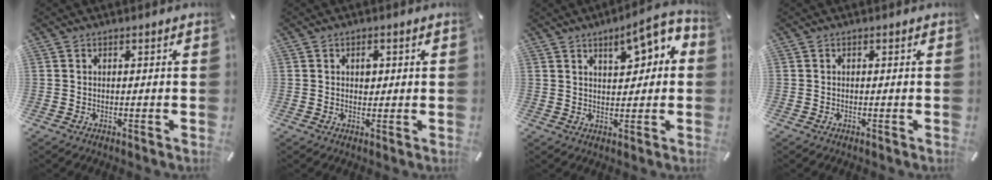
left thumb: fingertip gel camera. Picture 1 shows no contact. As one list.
[{"total": 2.3, "force": [0.5, 1.7, 1.5], "torque": [-0.008, -0.002, 0.001]}, {"total": 8.5, "force": [4.1, 4.2, 6.2], "torque": [-0.072, -0.021, 0.062]}, {"total": 0.0}]